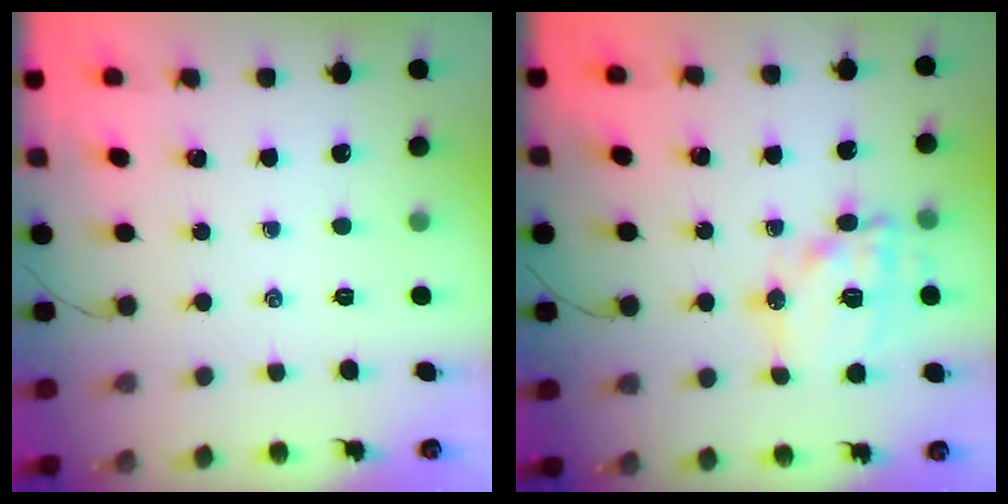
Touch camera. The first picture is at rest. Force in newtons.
{"total": 15.6, "press": 15.5, "slide": 2.2}